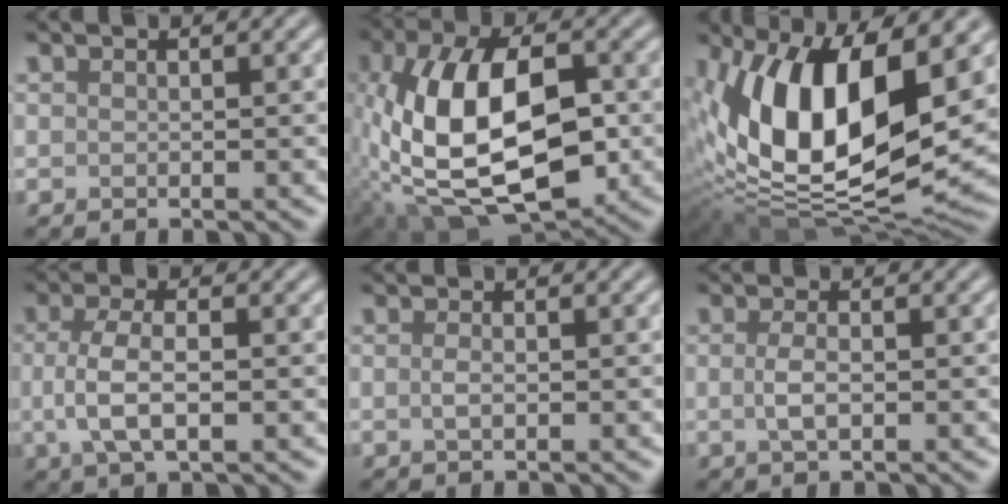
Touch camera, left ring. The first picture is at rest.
{"total": 14.0, "force": [-1.5, 7.3, 11.9], "torque": [-0.228, 0.008, -0.033]}
{"total": 15.4, "force": [3.3, 7.4, 13.1], "torque": [-0.240, -0.009, 0.049]}
{"total": 4.2, "force": [-0.3, 1.7, 3.9], "torque": [-0.090, 0.001, -0.009]}
{"total": 1.0, "force": [-0.1, 0.3, 0.9], "torque": [-0.022, 0.000, -0.004]}
{"total": 1.9, "force": [-0.2, 0.7, 1.8], "torque": [-0.040, 0.000, -0.005]}